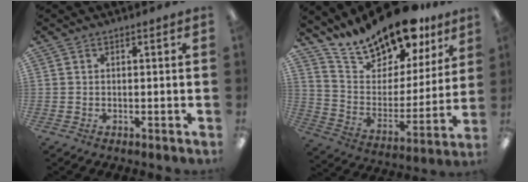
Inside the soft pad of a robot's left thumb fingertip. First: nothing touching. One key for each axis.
{"total": 18.4, "fx": 16.1, "fy": 6.2, "fz": 6.3, "tx": -0.126, "ty": -0.120, "tz": 0.284}